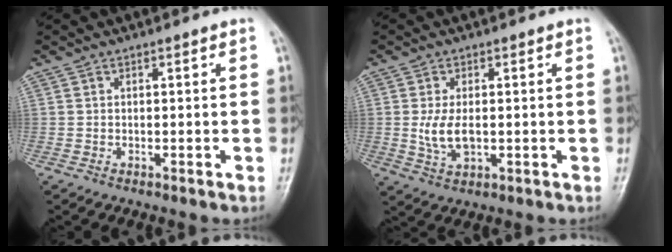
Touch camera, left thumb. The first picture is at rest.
{"total": 5.5, "force": [-0.1, 3.1, 4.5], "torque": [-0.091, -0.009, 0.003]}